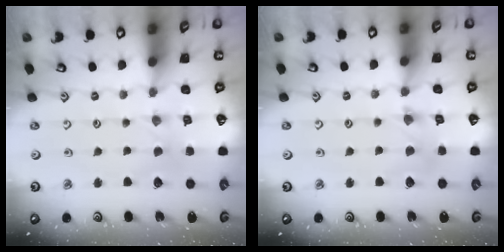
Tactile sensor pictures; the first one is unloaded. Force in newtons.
{"total": 1.9, "press": 1.9, "slide": 0.3}